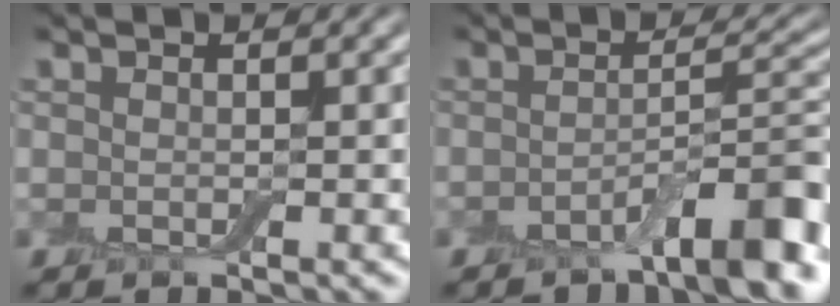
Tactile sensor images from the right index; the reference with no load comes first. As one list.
[{"total": 5.8, "force": [-3.3, 1.1, 4.7], "torque": [-0.065, 0.014, -0.055]}]